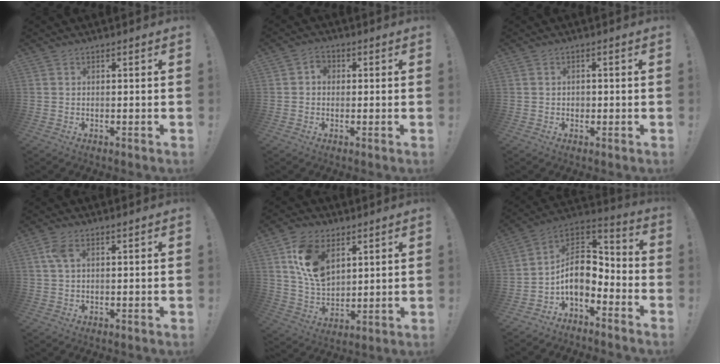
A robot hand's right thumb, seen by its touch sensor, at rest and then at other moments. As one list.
[{"total": 3.2, "force": [0.0, 2.7, 1.7], "torque": [-0.017, 0.003, -0.003]}, {"total": 1.3, "force": [-0.5, 1.1, 0.5], "torque": [0.000, 0.000, -0.012]}, {"total": 3.6, "force": [1.5, 1.6, 2.8], "torque": [-0.053, 0.001, 0.028]}, {"total": 13.9, "force": [6.7, 9.3, 8.0], "torque": [-0.140, -0.019, 0.129]}, {"total": 11.3, "force": [-1.8, 7.9, 7.9], "torque": [-0.130, 0.006, -0.027]}]